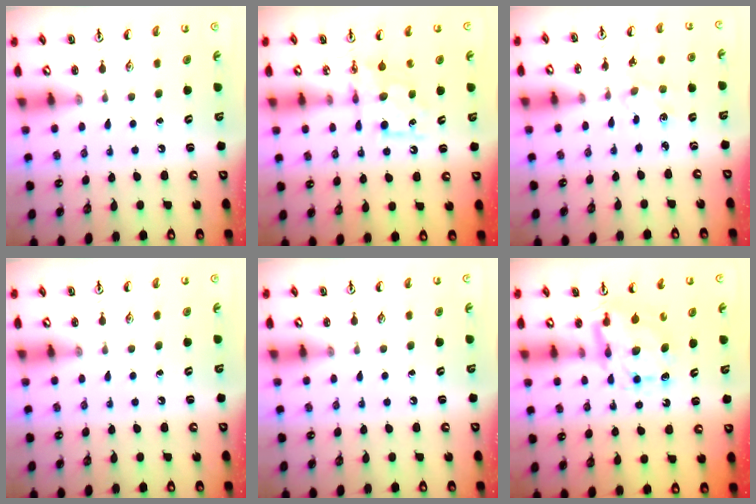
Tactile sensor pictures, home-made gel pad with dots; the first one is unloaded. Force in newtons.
{"total": 8.2, "press": 8.2, "slide": 0.3}
{"total": 2.5, "press": 2.4, "slide": 0.4}
{"total": 0.0}
{"total": 0.0}
{"total": 8.6, "press": 8.5, "slide": 0.7}